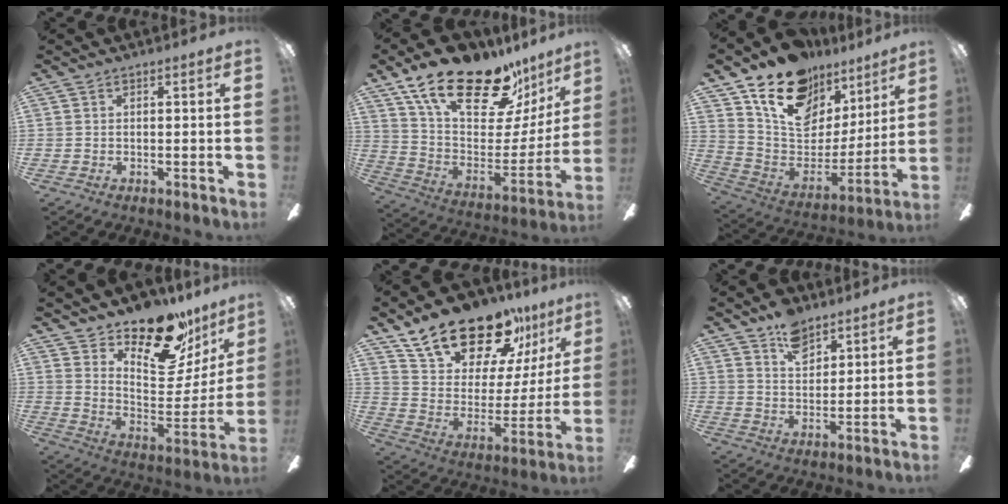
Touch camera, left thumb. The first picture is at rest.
{"total": 25.6, "force": [18.5, 9.8, 14.6], "torque": [-0.232, -0.119, 0.323]}
{"total": 18.0, "force": [11.6, 11.4, 7.7], "torque": [-0.141, -0.071, 0.212]}
{"total": 22.6, "force": [17.8, 9.1, 10.7], "torque": [-0.146, -0.123, 0.302]}
{"total": 22.7, "force": [18.5, 9.5, 9.3], "torque": [-0.165, -0.123, 0.331]}
{"total": 8.5, "force": [6.0, 4.7, 3.7], "torque": [-0.050, -0.024, 0.107]}